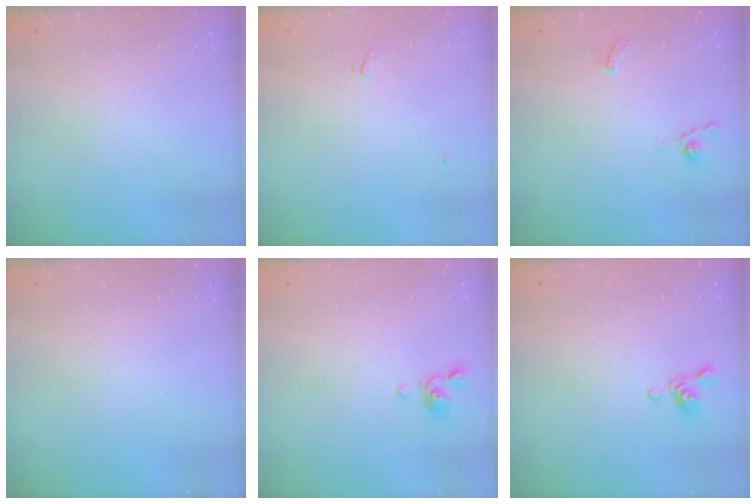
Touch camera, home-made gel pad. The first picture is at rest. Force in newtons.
{"total": 0.7, "press": 0.6, "slide": 0.4}
{"total": 0.0}
{"total": 0.0}
{"total": 3.5, "press": 3.5, "slide": 0.6}
{"total": 5.5, "press": 5.5, "slide": 0.6}